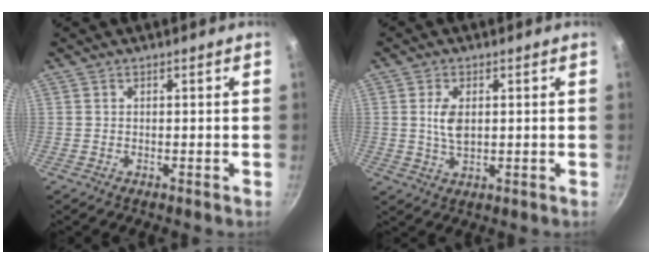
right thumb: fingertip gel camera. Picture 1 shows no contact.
{"total": 4.7, "force": [0.7, 2.6, 3.9], "torque": [-0.076, -0.007, 0.016]}